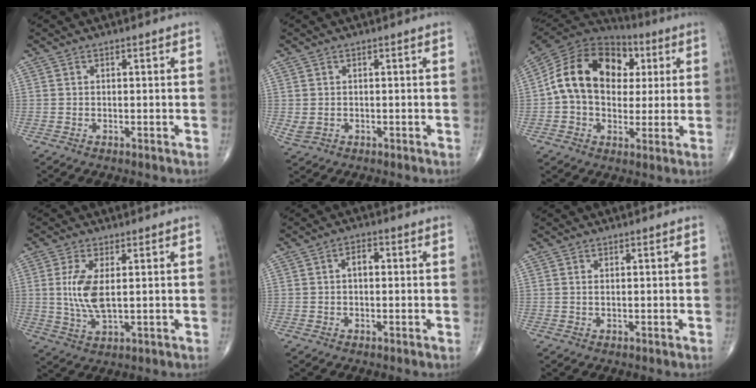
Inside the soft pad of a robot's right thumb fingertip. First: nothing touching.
{"total": 1.9, "force": [-0.2, 1.6, 1.1], "torque": [-0.026, 0.000, 0.004]}
{"total": 19.7, "force": [3.0, 14.2, 13.2], "torque": [-0.216, 0.027, 0.045]}
{"total": 7.5, "force": [1.0, 2.9, 6.8], "torque": [-0.154, -0.012, 0.026]}
{"total": 2.9, "force": [0.3, 1.7, 2.3], "torque": [-0.035, 0.011, 0.002]}
{"total": 0.6, "force": [0.2, 0.2, 0.5], "torque": [-0.016, 0.002, 0.006]}